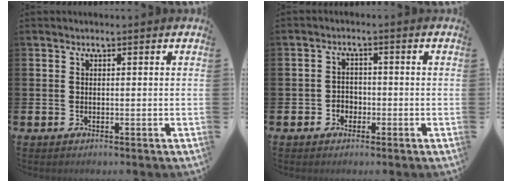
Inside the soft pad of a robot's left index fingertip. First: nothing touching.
{"total": 2.2, "force": [-1.1, 1.8, 0.5], "torque": [-0.009, 0.003, -0.027]}